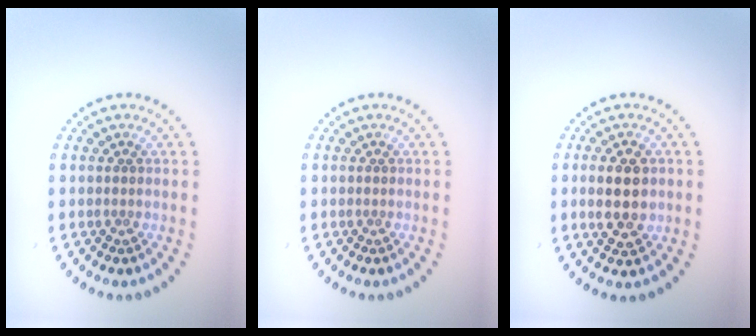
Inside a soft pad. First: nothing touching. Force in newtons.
{"total": 0.0}
{"total": 4.3, "press": 4.3, "slide": 0.4}